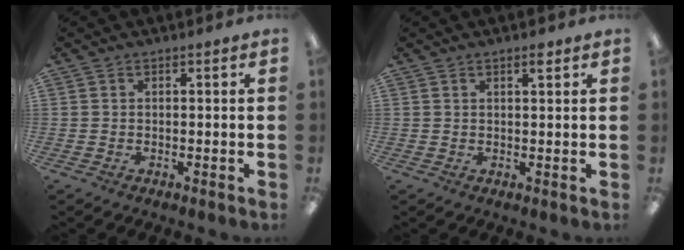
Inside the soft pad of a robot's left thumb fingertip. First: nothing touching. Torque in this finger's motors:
{"motor_torque": [-0.11, -0.04, -0.16, -0.30, 0.05]}